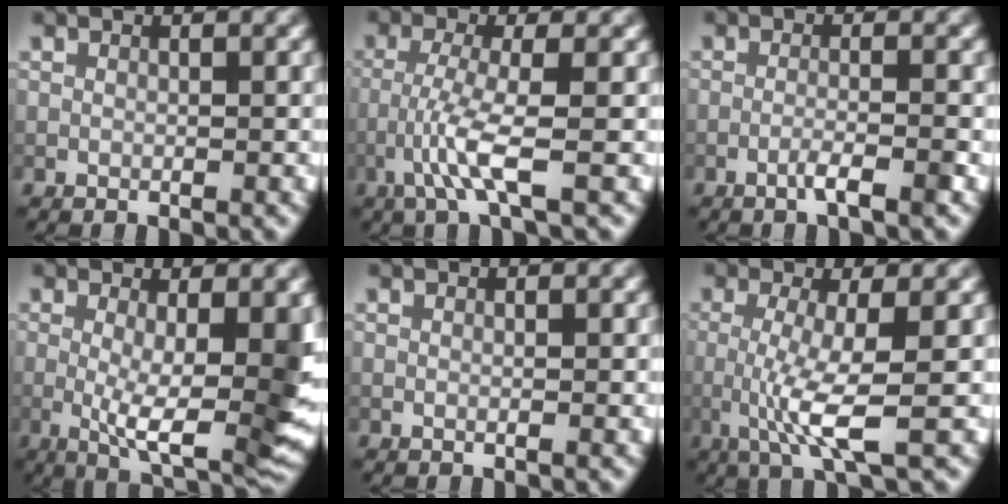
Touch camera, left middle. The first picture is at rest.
{"total": 3.8, "force": [-1.5, 0.1, 3.4], "torque": [-0.076, 0.005, -0.039]}
{"total": 2.3, "force": [-1.2, 0.3, 2.0], "torque": [-0.027, 0.009, -0.029]}
{"total": 9.6, "force": [-0.4, 2.6, 9.3], "torque": [-0.144, -0.019, -0.002]}
{"total": 0.0}
{"total": 5.0, "force": [-0.9, 0.8, 4.9], "torque": [-0.101, -0.011, -0.019]}